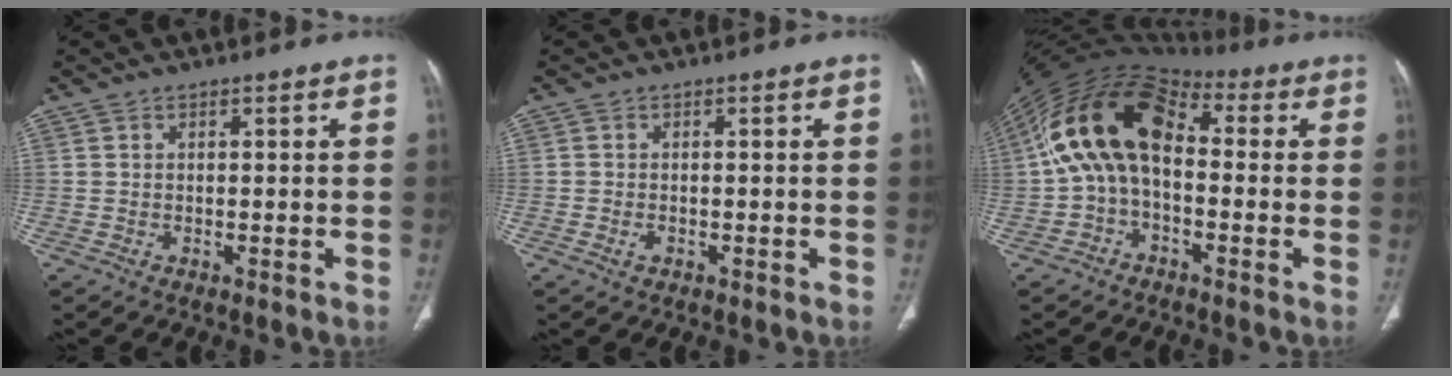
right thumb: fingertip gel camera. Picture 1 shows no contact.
{"total": 1.4, "force": [-0.6, 1.0, 0.8], "torque": [-0.018, 0.003, -0.008]}
{"total": 16.3, "force": [0.5, 10.1, 12.8], "torque": [-0.231, 0.049, -0.003]}